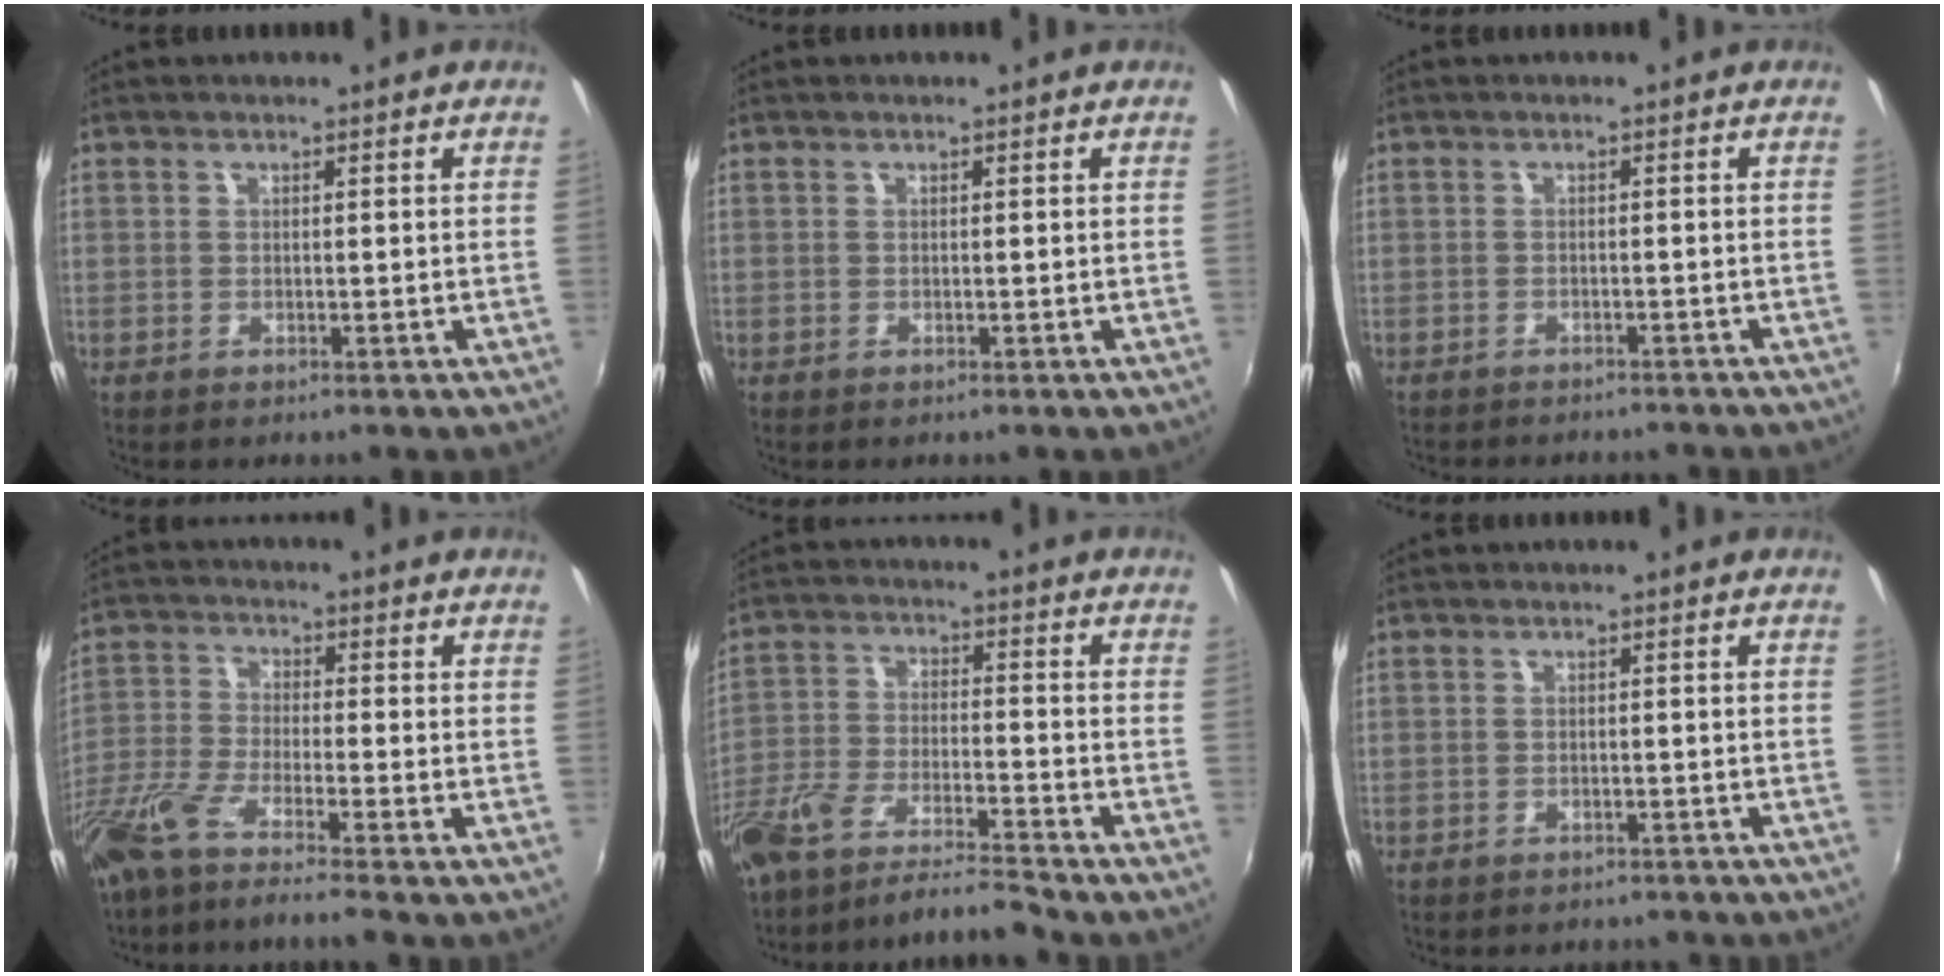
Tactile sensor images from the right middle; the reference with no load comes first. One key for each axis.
{"total": 0.0}
{"total": 6.3, "fx": -5.8, "fy": 1.5, "fz": 2.0, "tx": -0.051, "ty": -0.012, "tz": -0.078}
{"total": 12.0, "fx": -9.8, "fy": -0.4, "fz": 6.9, "tx": -0.144, "ty": -0.040, "tz": -0.180}
{"total": 11.2, "fx": -10.2, "fy": 0.0, "fz": 4.6, "tx": -0.102, "ty": -0.011, "tz": -0.192}
{"total": 4.8, "fx": -4.3, "fy": 1.8, "fz": 1.2, "tx": -0.032, "ty": -0.004, "tz": -0.056}